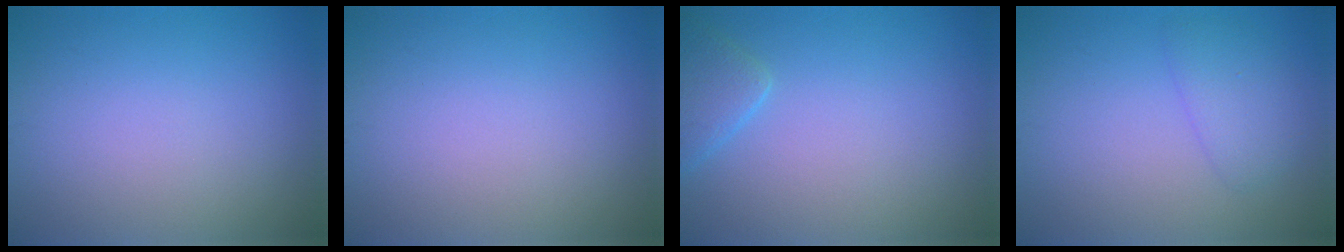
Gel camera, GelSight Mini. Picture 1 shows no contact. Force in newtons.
{"total": 0.0}
{"total": 2.2, "press": 2.2, "slide": 0.1}
{"total": 2.2, "press": 2.2, "slide": 0.1}